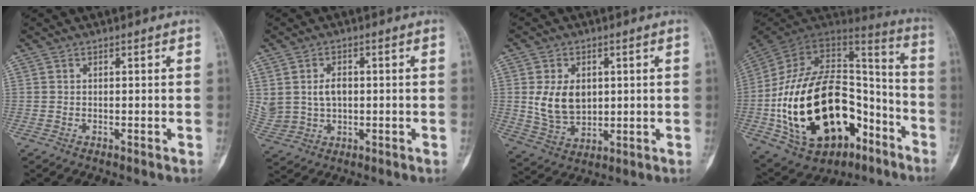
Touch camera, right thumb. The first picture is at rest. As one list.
[{"total": 6.7, "force": [1.0, 4.9, 4.4], "torque": [-0.079, 0.000, 0.032]}, {"total": 9.4, "force": [1.3, 6.7, 6.4], "torque": [-0.094, -0.013, 0.037]}, {"total": 34.0, "force": [-11.6, 20.7, 24.4], "torque": [-0.469, 0.068, -0.177]}]